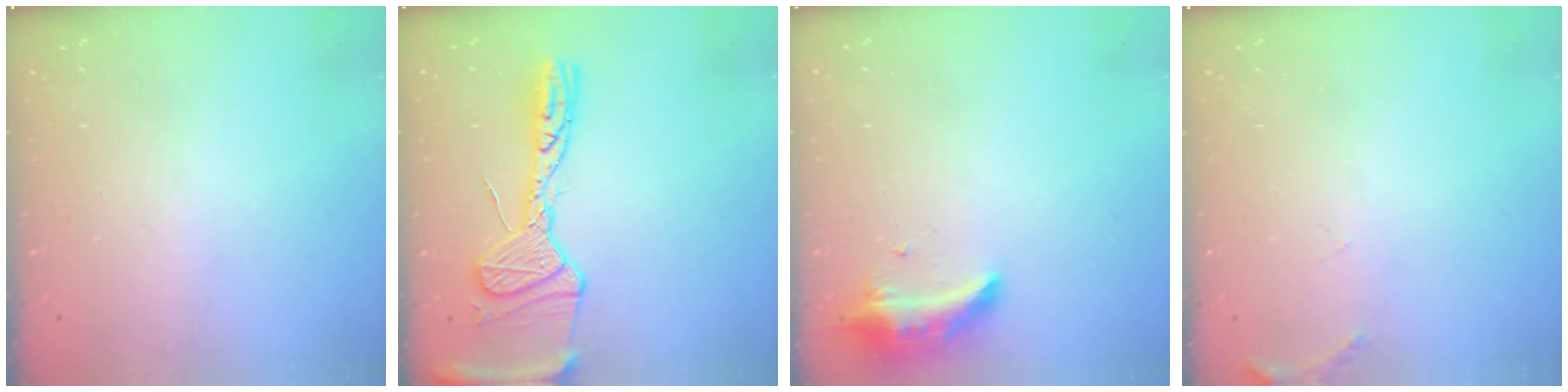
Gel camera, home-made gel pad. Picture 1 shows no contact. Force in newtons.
{"total": 16.8, "press": 16.7, "slide": 1.7}
{"total": 8.6, "press": 8.6, "slide": 0.3}
{"total": 5.6, "press": 5.4, "slide": 1.3}